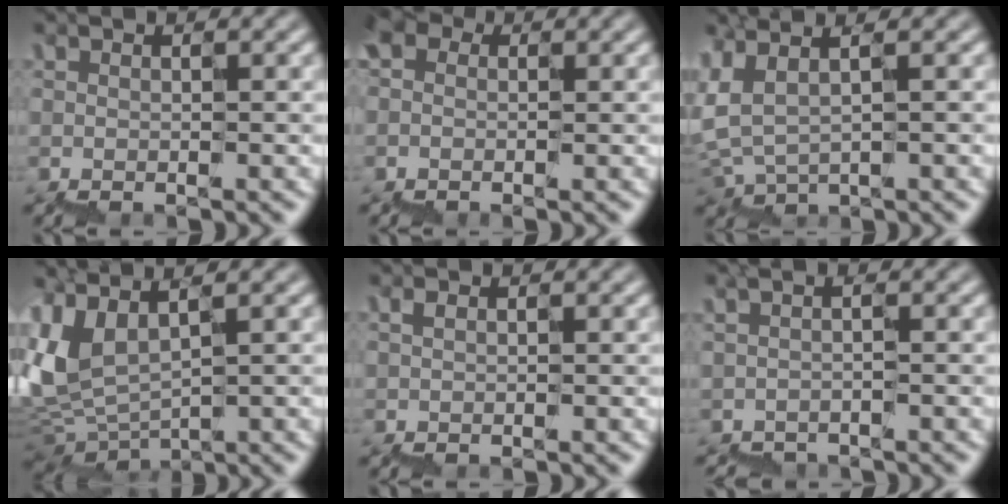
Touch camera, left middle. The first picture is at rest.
{"total": 1.9, "force": [0.3, 1.6, 1.0], "torque": [-0.018, 0.007, -0.003]}
{"total": 3.2, "force": [2.1, 1.3, 2.0], "torque": [-0.063, 0.003, 0.044]}
{"total": 6.6, "force": [2.9, 3.5, 4.8], "torque": [-0.131, -0.004, 0.063]}
{"total": 0.7, "force": [0.6, 0.2, 0.3], "torque": [-0.008, 0.001, 0.009]}
{"total": 0.9, "force": [-0.8, 0.1, 0.4], "torque": [-0.009, -0.005, -0.012]}